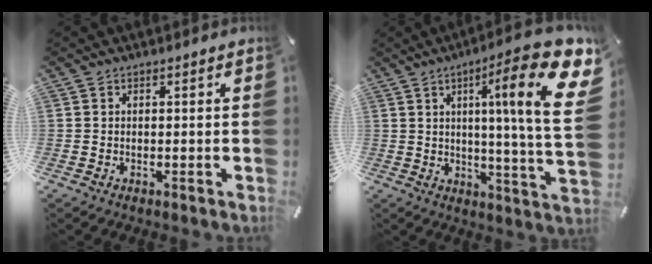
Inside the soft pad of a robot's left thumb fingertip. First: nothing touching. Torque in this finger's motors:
{"motor_torque": [2.93, 2.08, 1.44, -1.33, 0.52]}